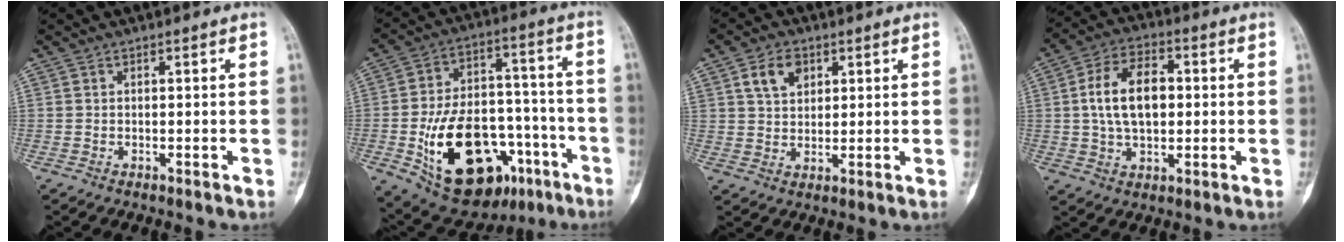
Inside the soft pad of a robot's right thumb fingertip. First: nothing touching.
{"total": 25.2, "force": [-9.9, 14.6, 17.9], "torque": [-0.289, 0.049, -0.138]}
{"total": 6.3, "force": [2.8, 4.3, 3.5], "torque": [-0.045, -0.008, 0.051]}
{"total": 12.1, "force": [1.1, 7.4, 9.6], "torque": [-0.161, 0.014, 0.017]}